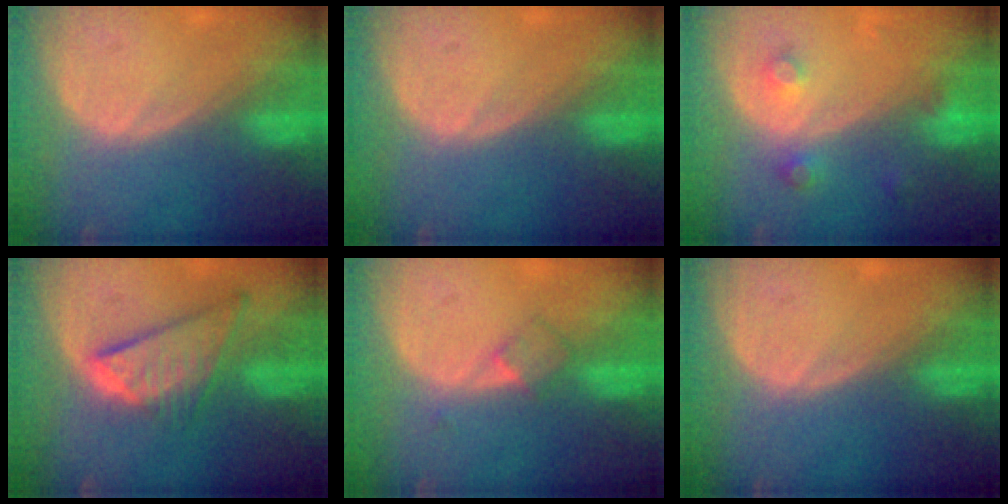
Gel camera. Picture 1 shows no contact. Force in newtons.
{"total": 0.0}
{"total": 3.4, "press": 3.2, "slide": 1.2}
{"total": 8.6, "press": 7.3, "slide": 4.5}
{"total": 2.7, "press": 2.4, "slide": 1.1}
{"total": 0.0}